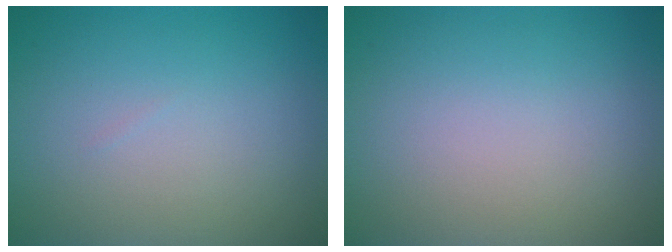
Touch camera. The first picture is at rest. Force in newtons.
{"total": 0.0}